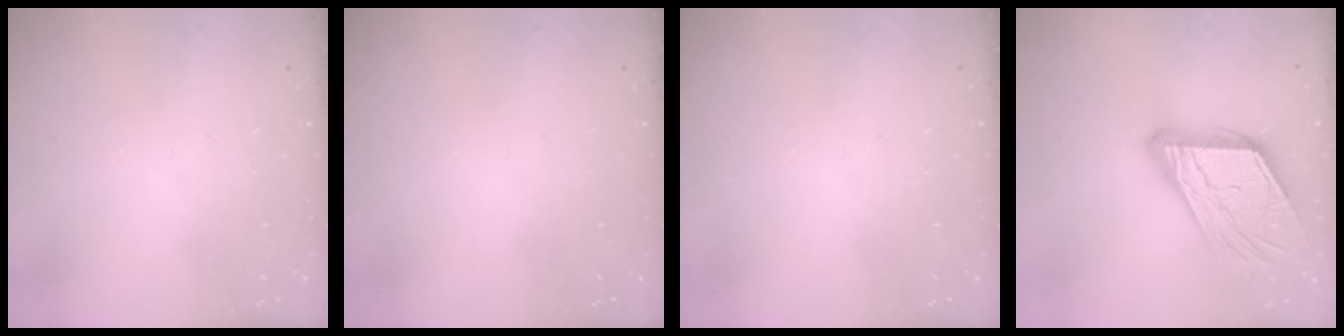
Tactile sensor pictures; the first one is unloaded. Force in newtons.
{"total": 0.0}
{"total": 0.0}
{"total": 18.3, "press": 18.2, "slide": 1.8}